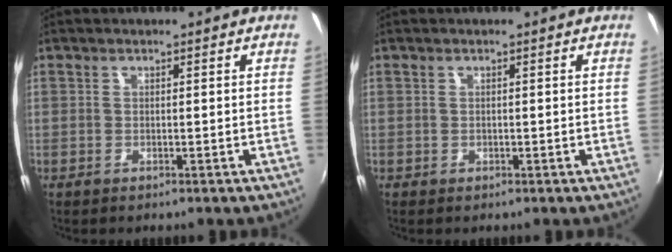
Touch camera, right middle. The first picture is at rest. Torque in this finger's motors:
{"motor_torque": [0.15, -0.11, 0.03, 0.01]}